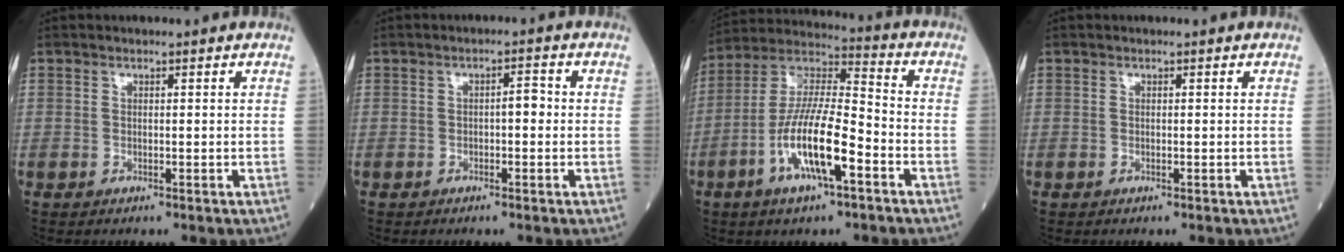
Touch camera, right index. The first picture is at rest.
{"total": 2.0, "force": [-0.2, 0.7, 1.9], "torque": [-0.024, 0.008, -0.005]}
{"total": 14.0, "force": [-5.3, 2.8, 12.7], "torque": [-0.249, -0.001, -0.097]}
{"total": 0.0}